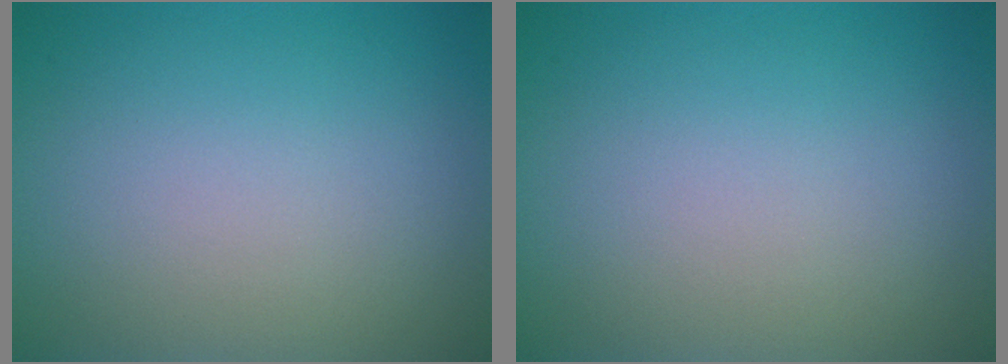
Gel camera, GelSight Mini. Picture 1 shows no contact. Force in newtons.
{"total": 0.0}